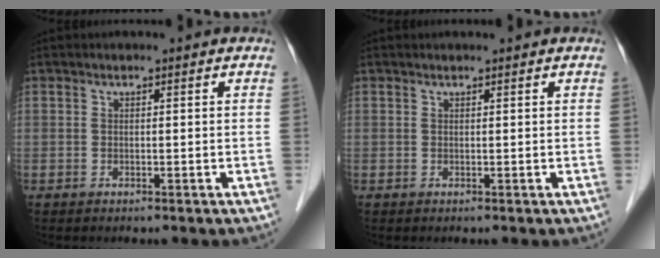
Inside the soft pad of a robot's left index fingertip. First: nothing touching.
{"total": 1.5, "force": [-1.3, -0.4, -0.4], "torque": [0.006, 0.003, -0.021]}